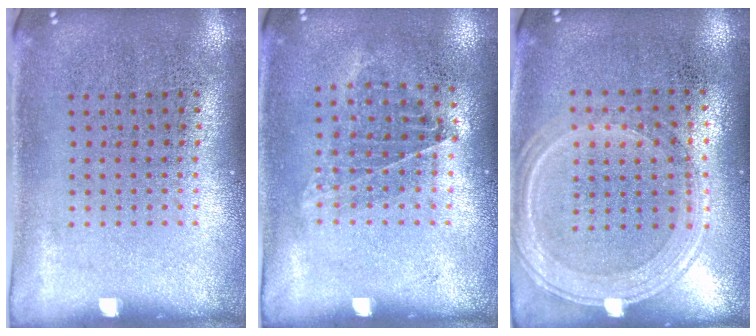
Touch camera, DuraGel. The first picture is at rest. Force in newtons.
{"total": 0.9, "press": 0.8, "slide": 0.5}
{"total": 1.2, "press": 1.2, "slide": 0.3}